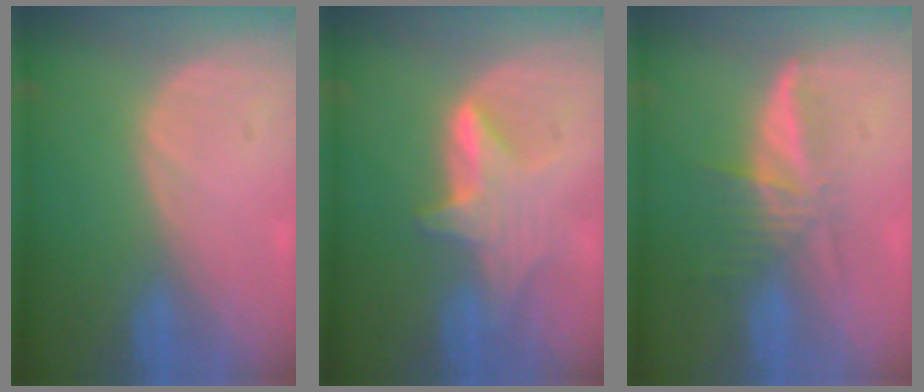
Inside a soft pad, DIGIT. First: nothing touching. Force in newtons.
{"total": 6.0, "press": 6.0, "slide": 0.6}
{"total": 6.0, "press": 5.3, "slide": 2.7}